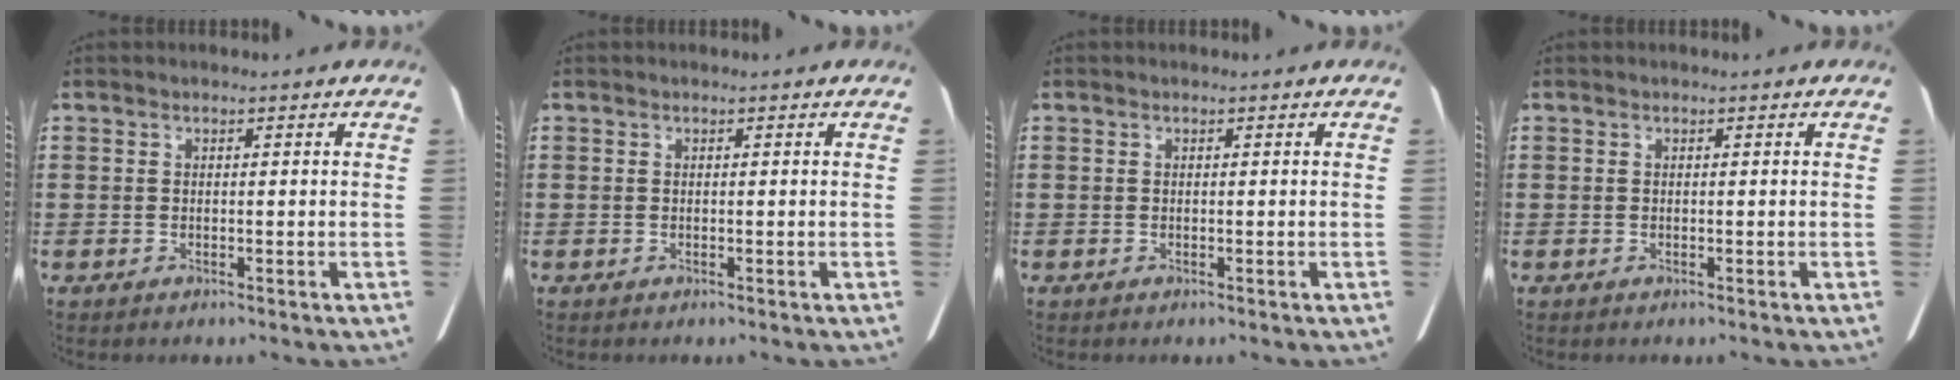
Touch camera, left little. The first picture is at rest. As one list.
[{"total": 0.0}, {"total": 0.0}, {"total": 0.0}]